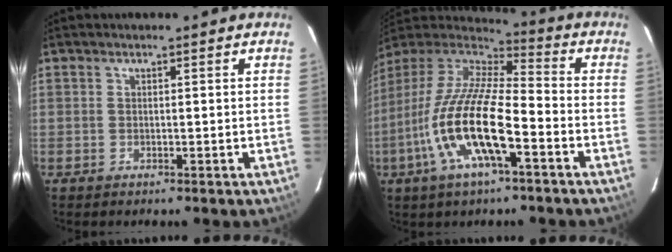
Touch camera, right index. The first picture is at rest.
{"total": 19.2, "force": [-7.3, 5.1, 17.0], "torque": [-0.333, -0.025, -0.146]}